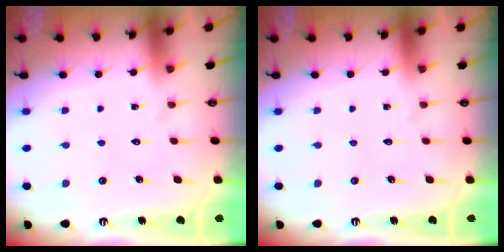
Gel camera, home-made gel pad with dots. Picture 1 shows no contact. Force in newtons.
{"total": 0.0}